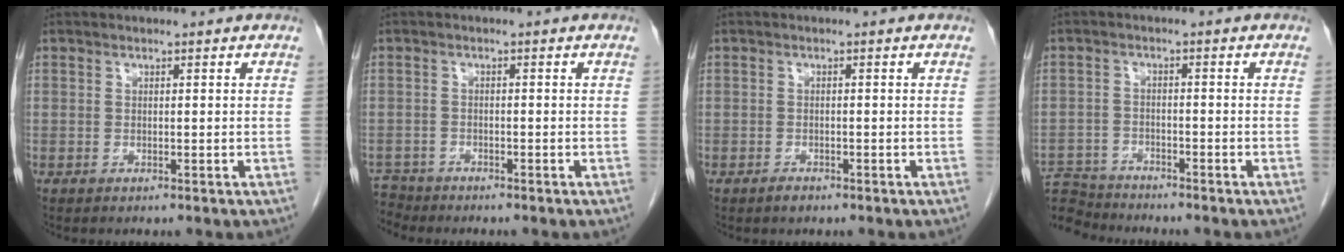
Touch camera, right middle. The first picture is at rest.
{"total": 3.0, "force": [-2.9, 0.5, -0.7], "torque": [0.013, -0.009, -0.054]}
{"total": 1.2, "force": [-1.0, 0.5, 0.5], "torque": [-0.013, -0.002, -0.014]}
{"total": 7.7, "force": [-7.5, 1.3, -0.1], "torque": [-0.005, 0.006, -0.143]}